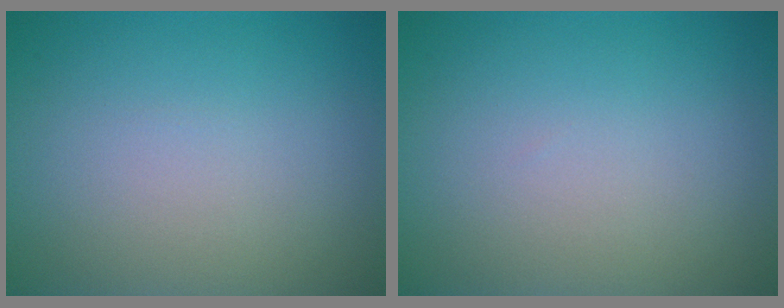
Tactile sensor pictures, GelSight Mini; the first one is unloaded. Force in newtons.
{"total": 0.0}